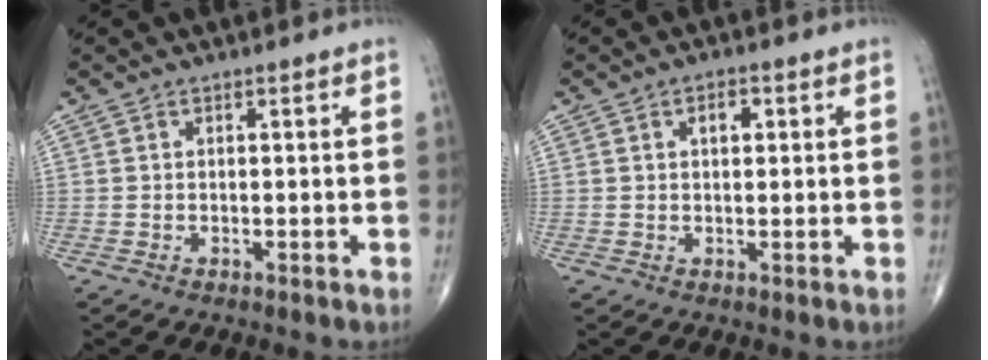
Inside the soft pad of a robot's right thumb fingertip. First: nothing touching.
{"total": 2.8, "force": [0.9, 1.6, 2.1], "torque": [-0.027, 0.000, 0.013]}